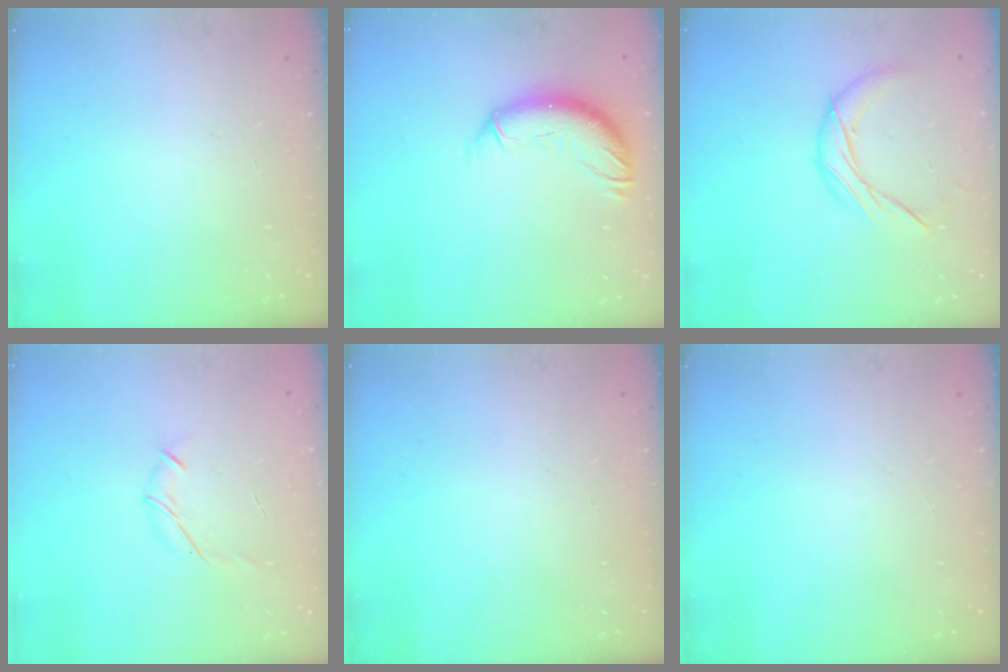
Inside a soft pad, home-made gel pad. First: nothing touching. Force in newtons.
{"total": 11.6, "press": 11.5, "slide": 1.3}
{"total": 9.2, "press": 9.2, "slide": 0.4}
{"total": 5.3, "press": 5.1, "slide": 1.1}
{"total": 0.0}
{"total": 0.0}